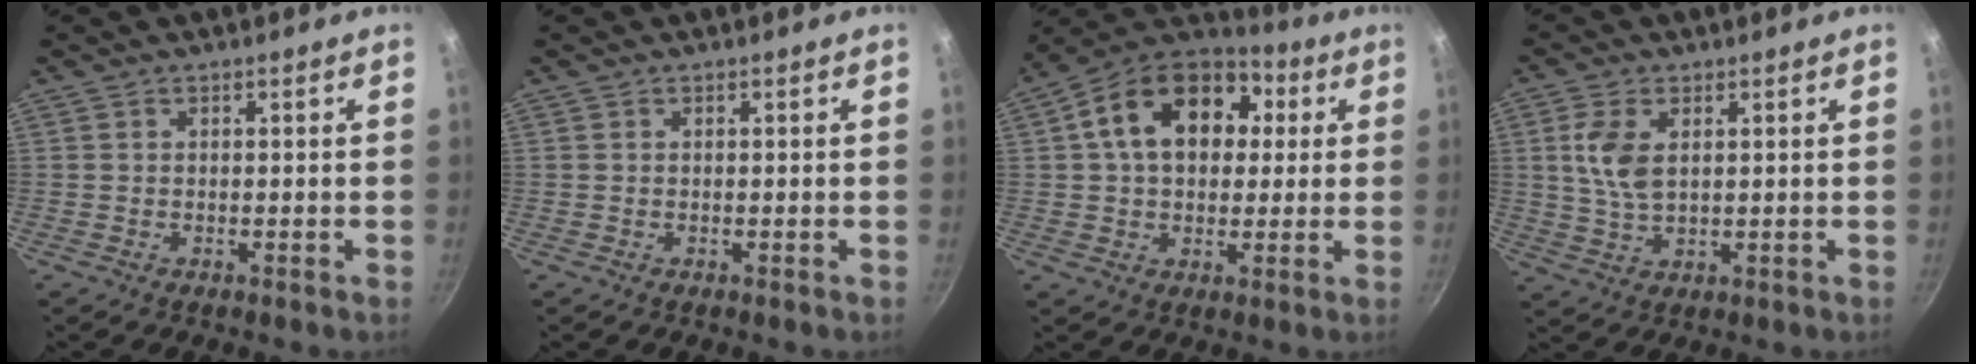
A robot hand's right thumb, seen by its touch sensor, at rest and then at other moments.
{"total": 0.0}
{"total": 18.6, "force": [4.1, 13.1, 12.6], "torque": [-0.187, 0.025, 0.049]}
{"total": 7.1, "force": [1.8, 4.0, 5.6], "torque": [-0.112, -0.006, 0.036]}